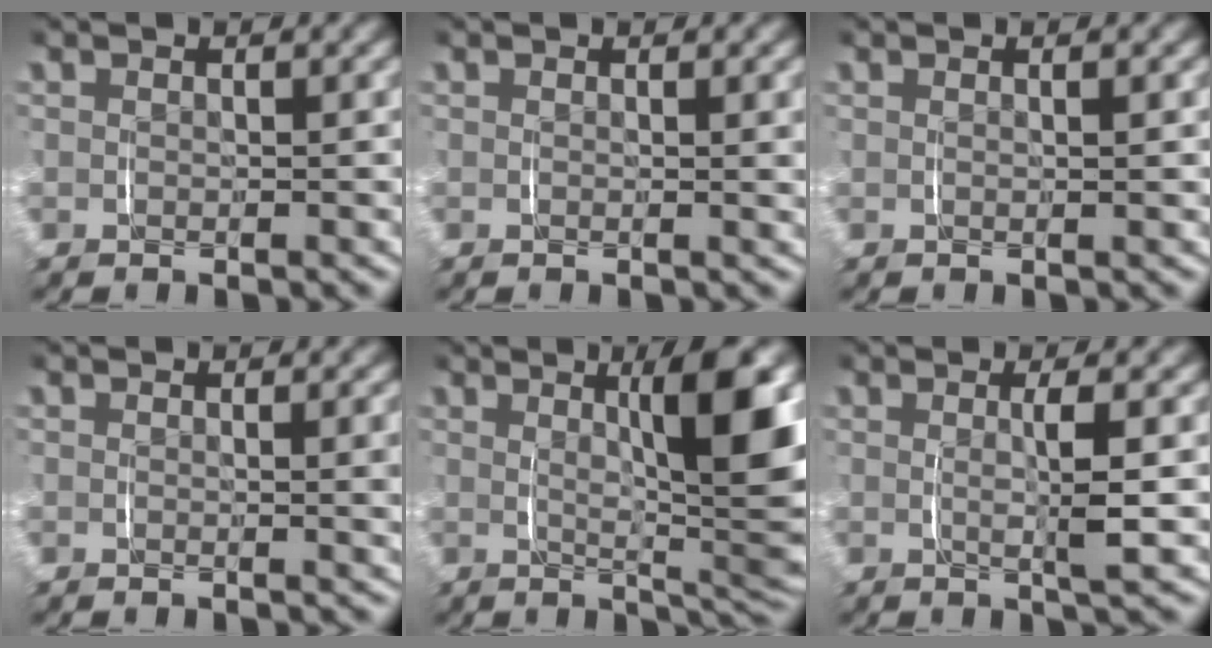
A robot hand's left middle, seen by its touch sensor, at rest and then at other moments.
{"total": 0.7, "force": [0.4, -0.3, 0.5], "torque": [-0.008, -0.003, 0.006]}
{"total": 0.8, "force": [0.4, -0.2, 0.6], "torque": [-0.011, 0.000, 0.007]}
{"total": 1.3, "force": [0.4, -0.2, 1.2], "torque": [-0.015, -0.003, 0.007]}
{"total": 10.2, "force": [2.2, 2.3, 9.7], "torque": [-0.116, 0.005, 0.035]}
{"total": 2.8, "force": [0.4, 0.0, 2.7], "torque": [-0.044, -0.002, 0.008]}